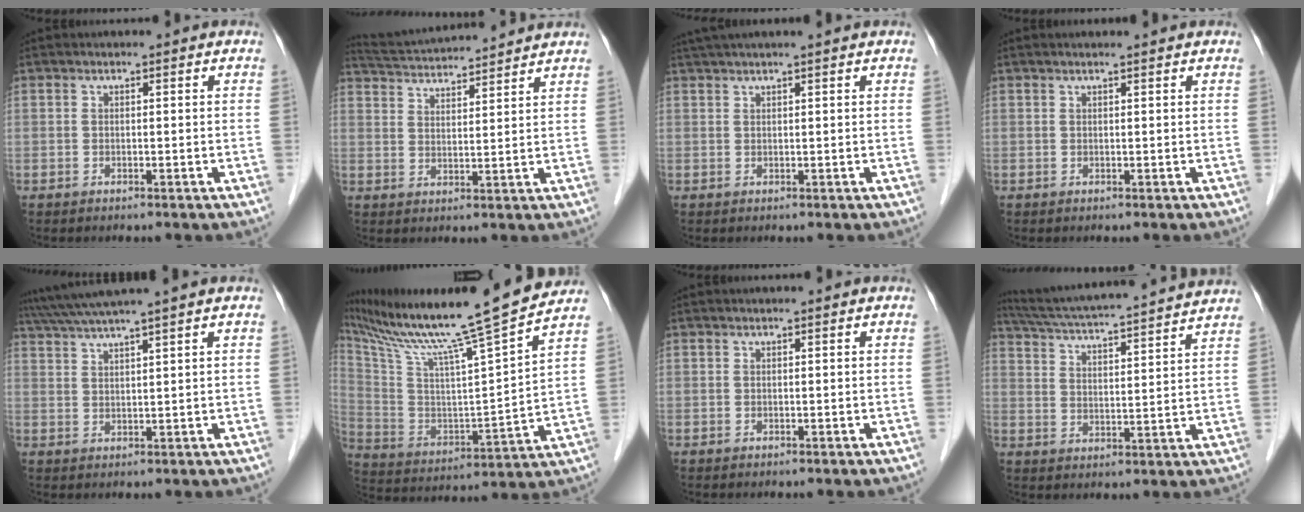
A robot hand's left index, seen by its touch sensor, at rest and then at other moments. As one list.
[{"total": 12.5, "force": [11.7, 0.3, 4.2], "torque": [-0.086, 0.028, 0.183]}, {"total": 5.8, "force": [4.9, -0.7, 3.1], "torque": [-0.045, 0.037, 0.077]}, {"total": 1.9, "force": [1.7, -0.2, 0.9], "torque": [-0.011, 0.015, 0.026]}, {"total": 7.7, "force": [6.5, -1.8, 3.8], "torque": [-0.067, 0.022, 0.110]}, {"total": 23.4, "force": [19.6, -1.6, 12.6], "torque": [-0.229, -0.026, 0.319]}, {"total": 0.0}, {"total": 21.4, "force": [19.6, 0.0, 8.6], "torque": [-0.152, 0.008, 0.279]}]